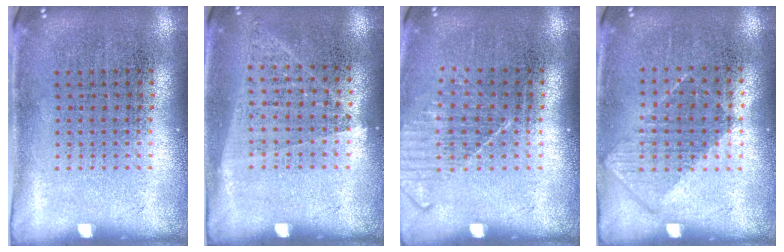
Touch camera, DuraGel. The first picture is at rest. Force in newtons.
{"total": 1.0, "press": 0.9, "slide": 0.4}
{"total": 1.2, "press": 1.2, "slide": 0.4}
{"total": 0.8, "press": 0.8, "slide": 0.3}